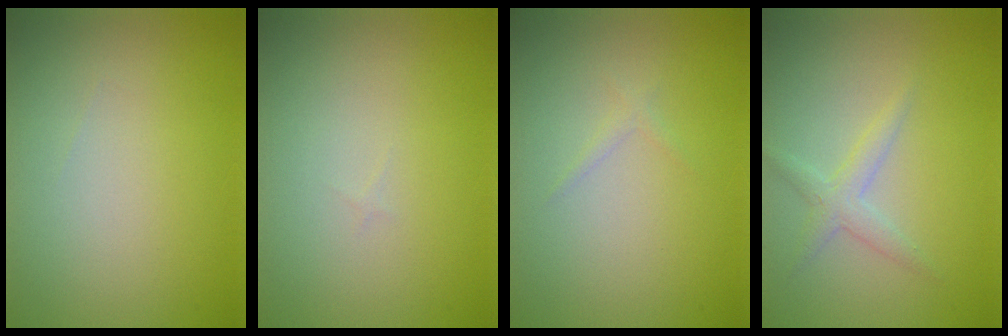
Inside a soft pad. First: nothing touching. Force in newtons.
{"total": 0.0}
{"total": 0.7, "press": 0.7, "slide": 0.0}
{"total": 1.8, "press": 1.8, "slide": 0.0}